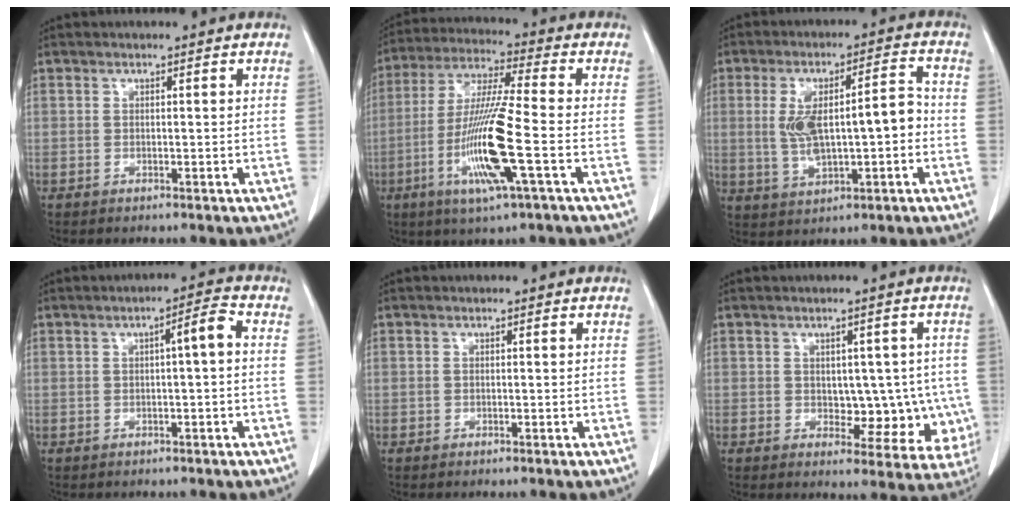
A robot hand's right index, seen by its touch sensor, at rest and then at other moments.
{"total": 14.2, "force": [-4.1, -0.1, 13.6], "torque": [-0.280, -0.017, -0.083]}
{"total": 11.0, "force": [-0.5, 3.4, 10.5], "torque": [-0.193, 0.028, 0.002]}
{"total": 3.6, "force": [0.3, 0.2, 3.5], "torque": [-0.052, 0.008, 0.003]}
{"total": 0.0}
{"total": 8.3, "force": [-0.6, 5.3, 6.4], "torque": [-0.053, 0.015, 0.007]}